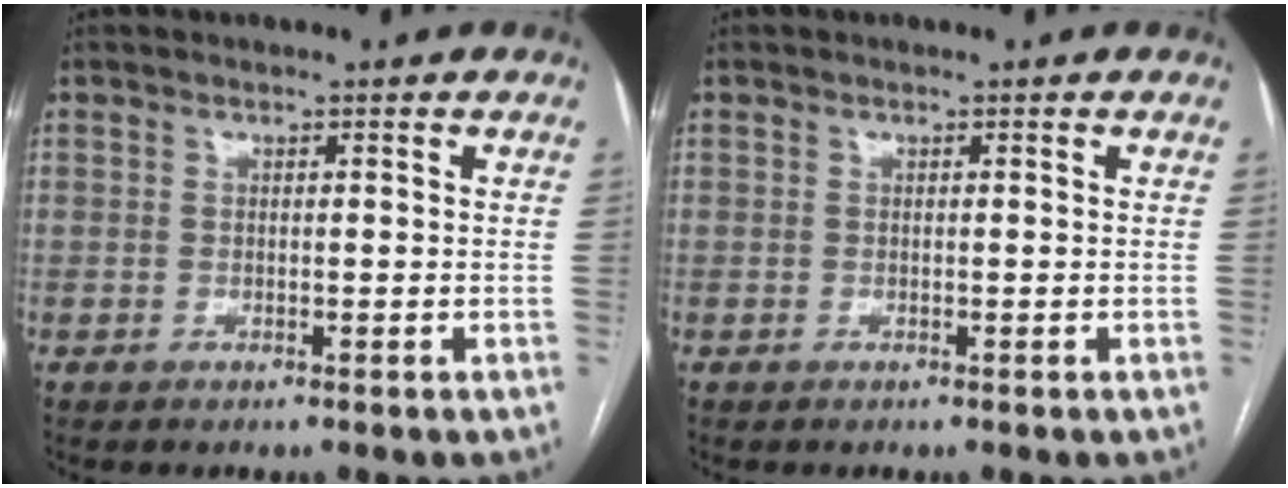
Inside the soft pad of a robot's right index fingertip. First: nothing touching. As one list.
[{"total": 0.0}]